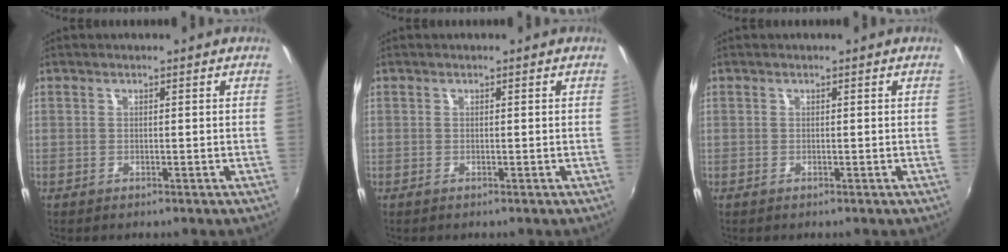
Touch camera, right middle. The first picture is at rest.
{"total": 0.0}
{"total": 0.0}